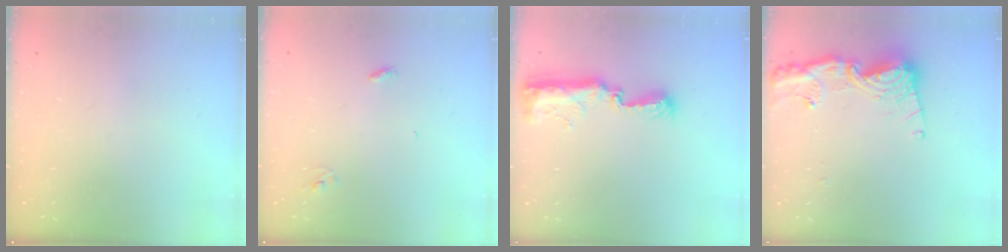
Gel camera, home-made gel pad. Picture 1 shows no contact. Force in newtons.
{"total": 2.8, "press": 2.8, "slide": 0.3}
{"total": 9.1, "press": 9.1, "slide": 0.8}
{"total": 14.4, "press": 14.3, "slide": 1.9}